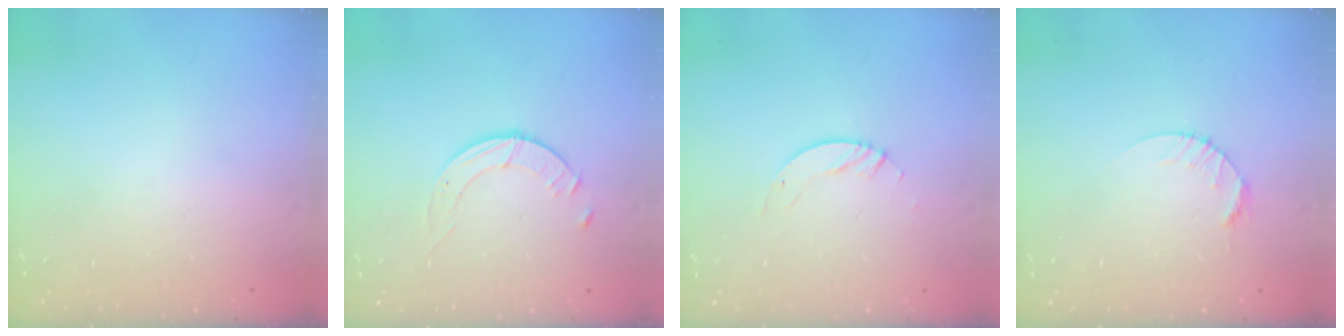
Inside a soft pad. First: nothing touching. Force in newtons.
{"total": 3.0, "press": 3.0, "slide": 0.3}
{"total": 3.3, "press": 3.3, "slide": 0.3}
{"total": 3.7, "press": 3.6, "slide": 0.4}